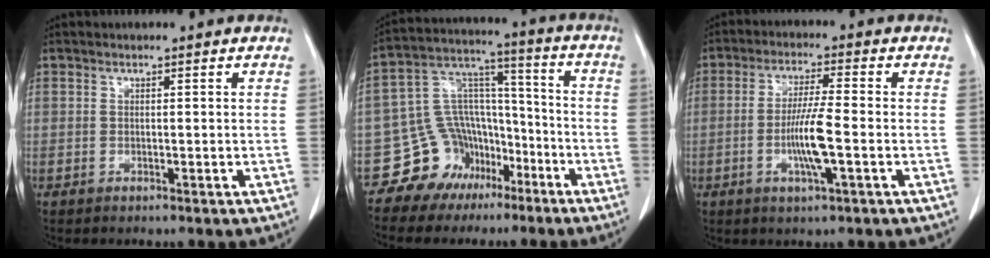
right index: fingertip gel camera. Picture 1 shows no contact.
{"total": 12.3, "force": [-7.1, 9.7, 2.4], "torque": [-0.046, 0.085, -0.111]}
{"total": 7.5, "force": [-1.7, 0.3, 7.3], "torque": [-0.142, -0.006, -0.032]}